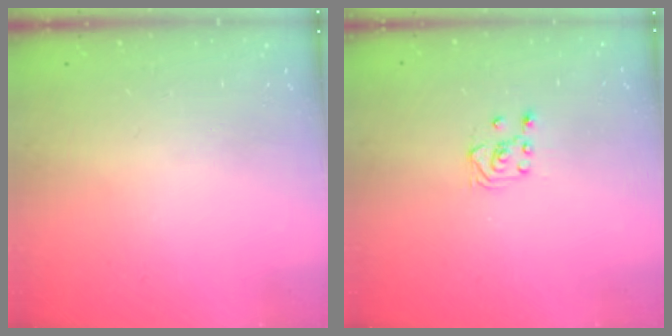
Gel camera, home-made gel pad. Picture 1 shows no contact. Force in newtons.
{"total": 3.5, "press": 3.4, "slide": 0.8}